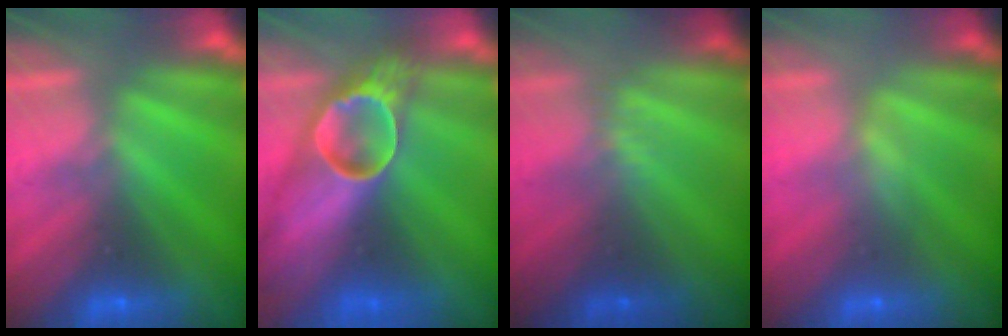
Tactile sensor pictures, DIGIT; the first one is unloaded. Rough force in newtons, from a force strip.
{"total": 7.3}
{"total": 2.4}
{"total": 2.1}